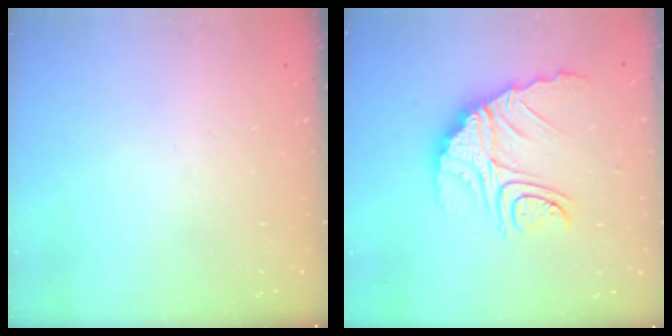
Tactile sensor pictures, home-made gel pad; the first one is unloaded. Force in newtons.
{"total": 15.5, "press": 15.4, "slide": 1.8}